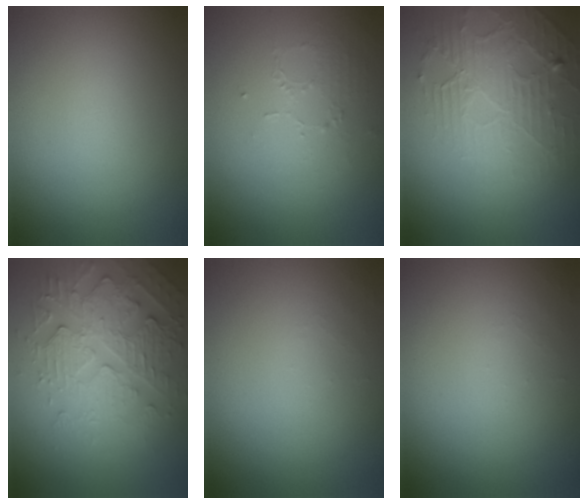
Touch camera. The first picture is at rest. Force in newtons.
{"total": 1.3, "press": 0.6, "slide": 1.1}
{"total": 3.1, "press": 2.8, "slide": 1.4}
{"total": 4.7, "press": 4.2, "slide": 2.3}
{"total": 0.7, "press": 0.7, "slide": 0.1}
{"total": 0.7, "press": 0.7, "slide": 0.1}